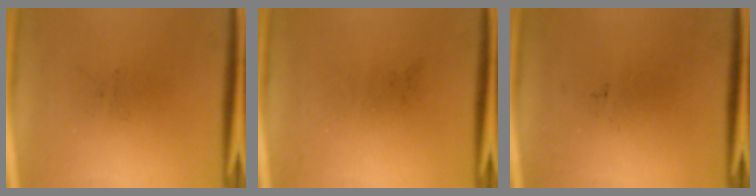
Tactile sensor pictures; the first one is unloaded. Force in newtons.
{"total": 0.0}
{"total": 0.0}